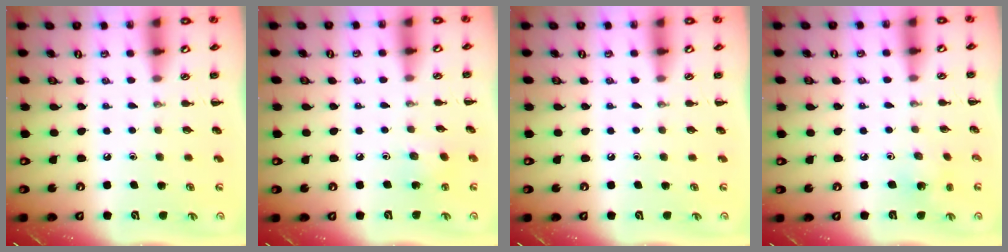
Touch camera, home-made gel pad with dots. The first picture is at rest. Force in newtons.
{"total": 4.0, "press": 3.9, "slide": 0.9}
{"total": 0.0}
{"total": 1.6, "press": 1.5, "slide": 0.5}